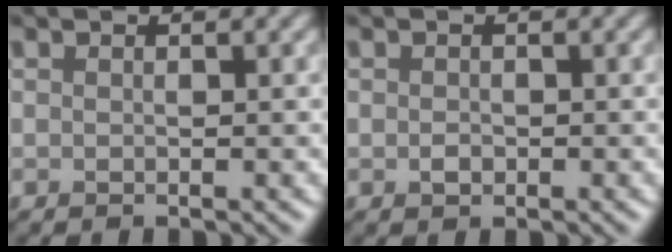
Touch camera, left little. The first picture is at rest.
{"total": 0.9, "force": [-0.2, 0.7, 0.5], "torque": [-0.010, 0.000, -0.006]}